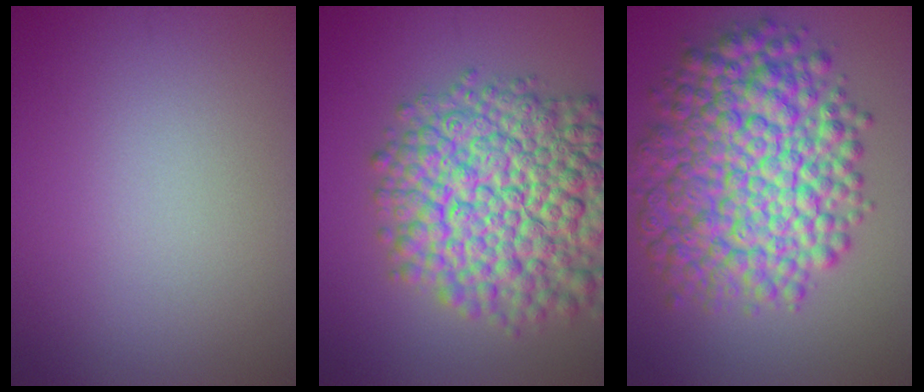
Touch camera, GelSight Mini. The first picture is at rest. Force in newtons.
{"total": 12.8, "press": 12.8, "slide": 0.5}
{"total": 11.4, "press": 11.4, "slide": 0.2}